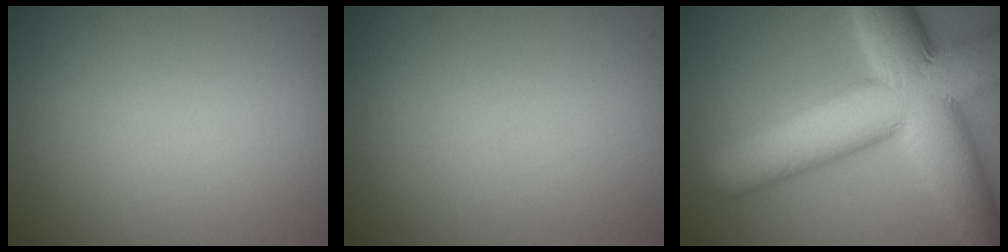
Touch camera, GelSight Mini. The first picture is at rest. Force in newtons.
{"total": 0.0}
{"total": 14.4, "press": 14.4, "slide": 0.3}